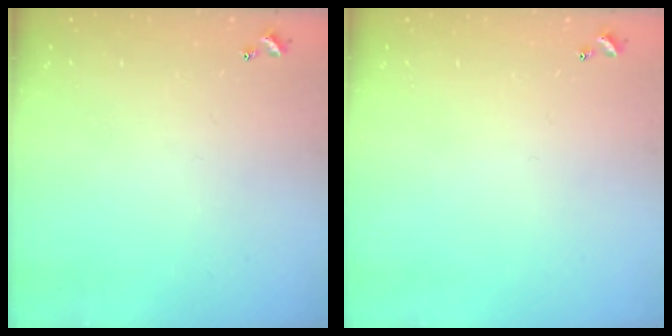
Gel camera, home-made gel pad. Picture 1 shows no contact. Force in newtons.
{"total": 0.0}